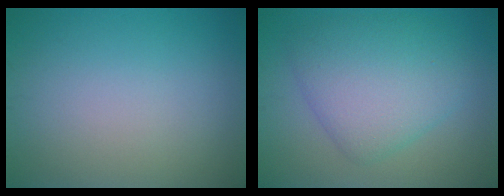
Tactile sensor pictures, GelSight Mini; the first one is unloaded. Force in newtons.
{"total": 6.5, "press": 6.5, "slide": 0.1}